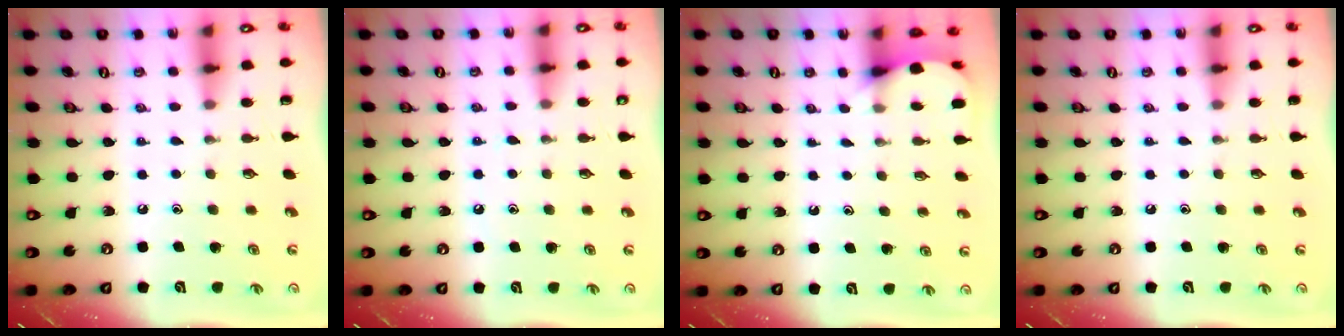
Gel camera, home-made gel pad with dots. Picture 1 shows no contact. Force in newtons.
{"total": 6.7, "press": 6.7, "slide": 0.9}
{"total": 4.1, "press": 4.0, "slide": 0.4}
{"total": 0.0}